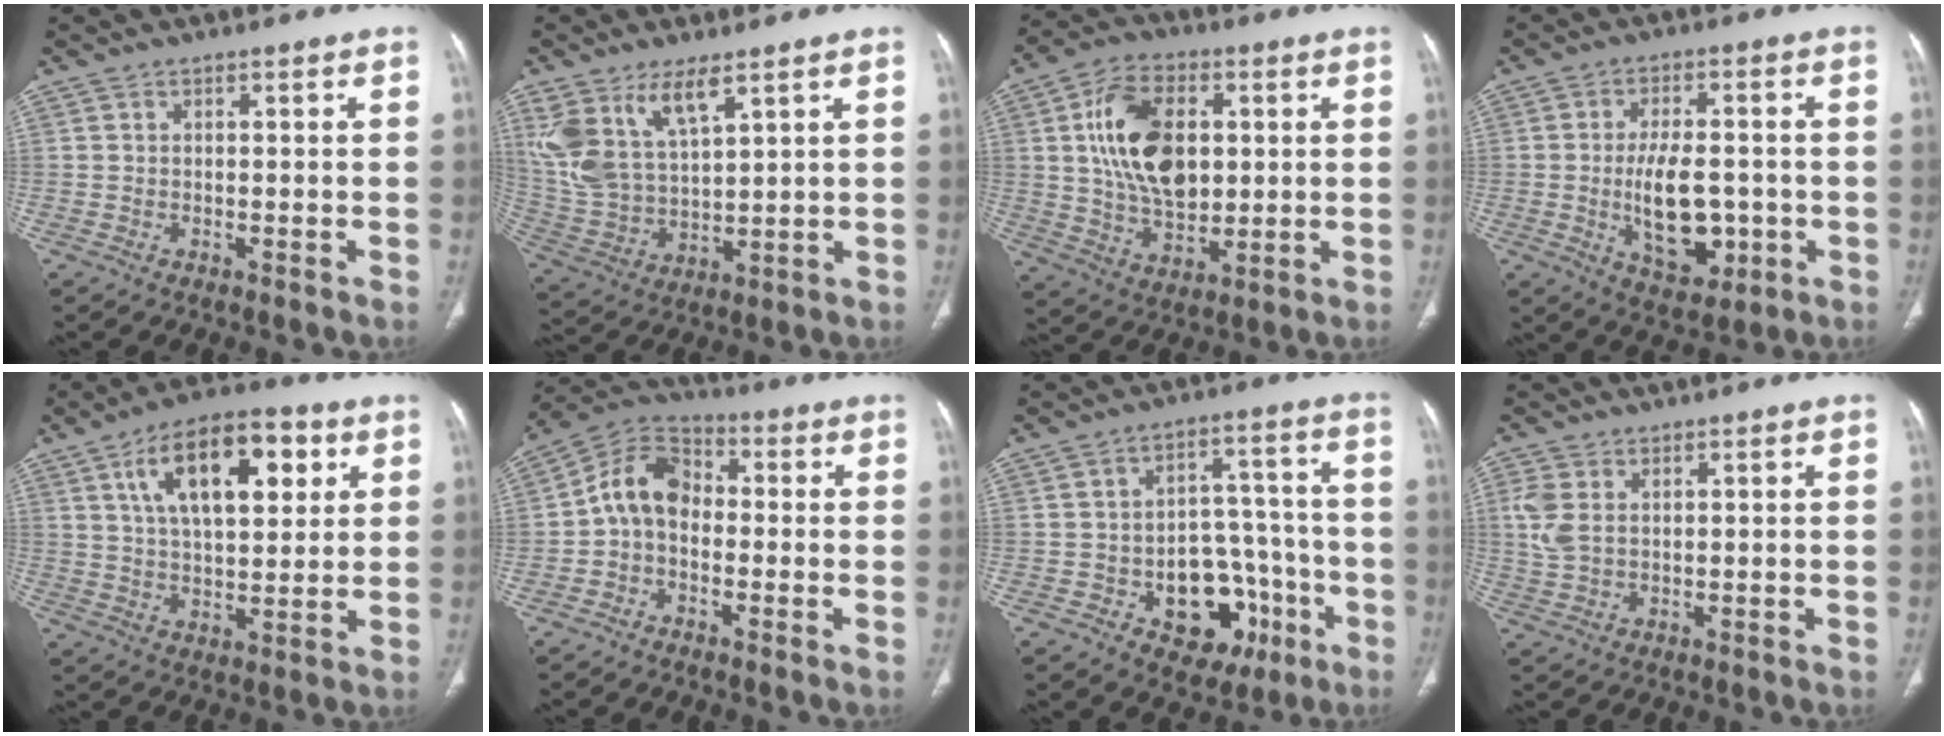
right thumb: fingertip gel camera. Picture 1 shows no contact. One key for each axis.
{"total": 13.2, "fx": 7.2, "fy": 5.8, "fz": 9.3, "tx": -0.190, "ty": -0.023, "tz": 0.160}
{"total": 16.6, "fx": 3.1, "fy": 10.4, "fz": 12.5, "tx": -0.197, "ty": -0.006, "tz": 0.057}
{"total": 11.9, "fx": -1.9, "fy": 6.3, "fz": 9.9, "tx": -0.141, "ty": 0.000, "tz": -0.018}
{"total": 17.2, "fx": 6.7, "fy": 8.2, "fz": 13.6, "tx": -0.191, "ty": -0.006, "tz": 0.108}
{"total": 9.3, "fx": -0.9, "fy": 6.7, "fz": 6.3, "tx": -0.095, "ty": 0.032, "tz": -0.035}
{"total": 14.8, "fx": -5.7, "fy": 10.1, "fz": 9.2, "tx": -0.076, "ty": 0.051, "tz": -0.067}
{"total": 5.2, "fx": 1.6, "fy": 3.3, "fz": 3.7, "tx": -0.091, "ty": 0.003, "tz": 0.036}